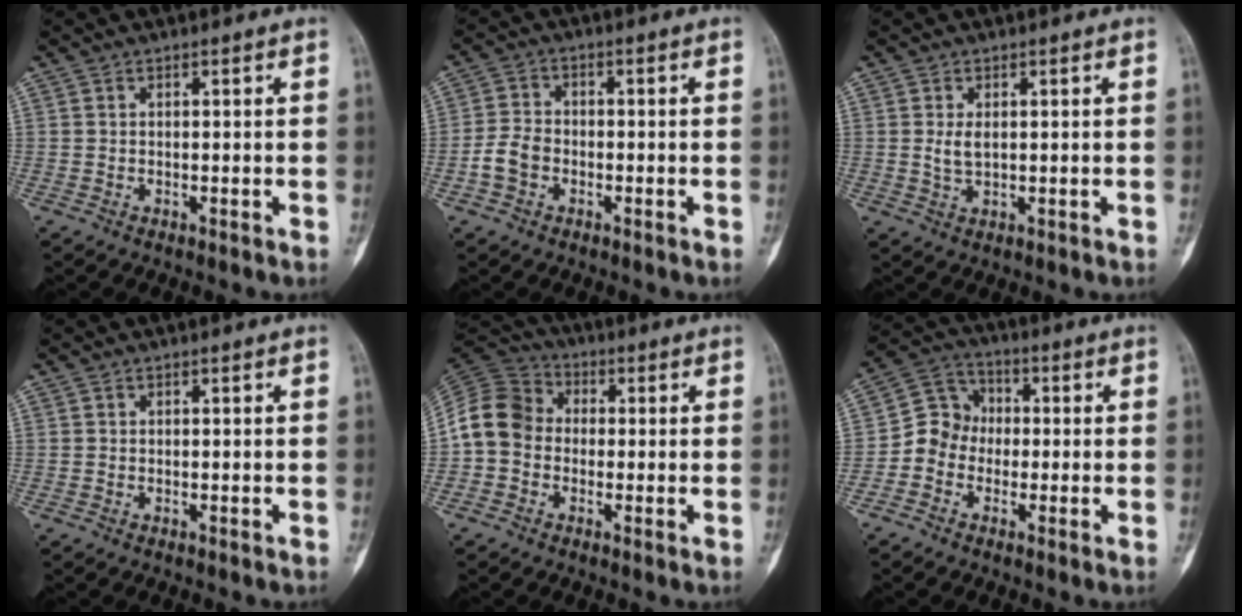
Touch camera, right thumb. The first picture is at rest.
{"total": 4.9, "force": [-1.8, 3.6, 2.8], "torque": [-0.052, 0.016, -0.039]}
{"total": 2.7, "force": [0.5, 1.4, 2.2], "torque": [-0.040, -0.003, 0.014]}
{"total": 0.0}
{"total": 10.3, "force": [-0.8, 8.8, 5.2], "torque": [-0.088, 0.033, -0.030]}
{"total": 7.3, "force": [-1.6, 6.6, 2.6], "torque": [-0.019, 0.032, -0.046]}